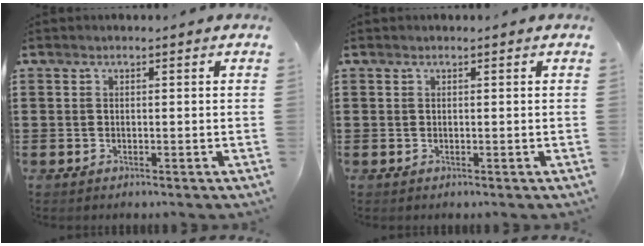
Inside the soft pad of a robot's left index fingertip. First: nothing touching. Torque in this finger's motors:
{"motor_torque": [-0.02, -0.01, 0.00, 0.00]}